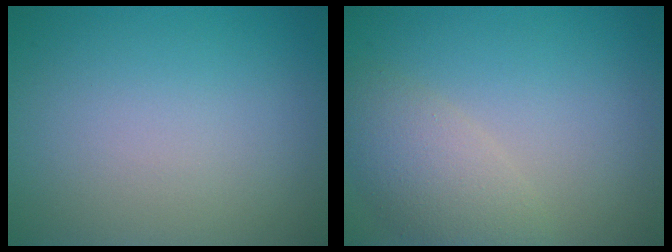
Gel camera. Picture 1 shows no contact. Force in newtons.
{"total": 4.1, "press": 4.0, "slide": 0.4}